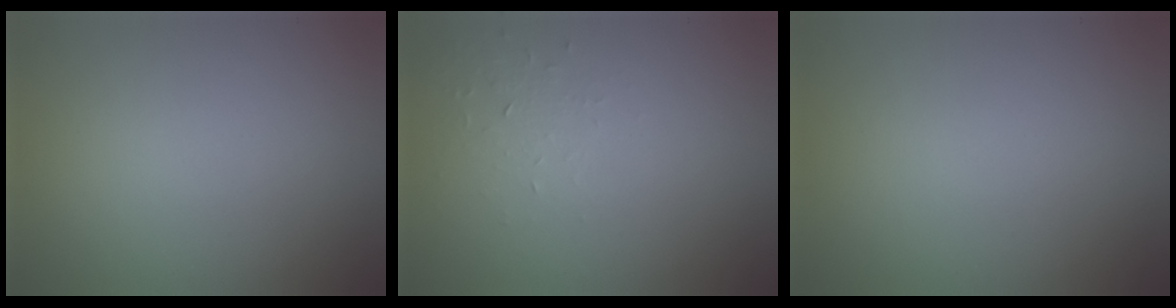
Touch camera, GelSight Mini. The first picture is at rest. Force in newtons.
{"total": 1.0, "press": 0.4, "slide": 0.9}
{"total": 0.0}